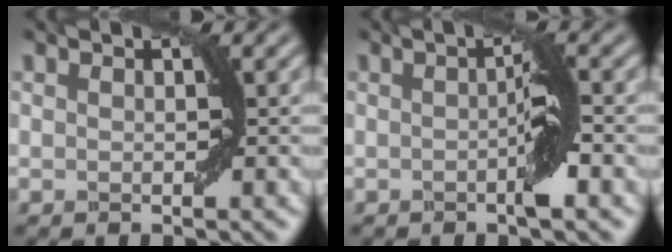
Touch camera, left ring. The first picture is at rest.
{"total": 2.6, "force": [-0.4, 0.0, 2.5], "torque": [-0.039, 0.004, -0.007]}